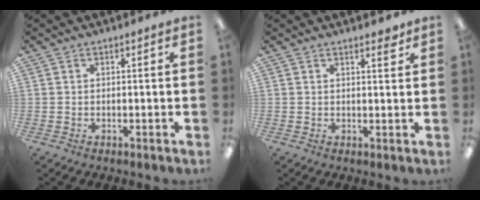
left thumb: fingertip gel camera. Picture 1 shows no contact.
{"total": 2.1, "force": [1.8, 0.4, 1.1], "torque": [-0.008, -0.007, 0.028]}